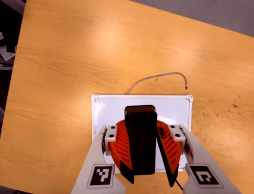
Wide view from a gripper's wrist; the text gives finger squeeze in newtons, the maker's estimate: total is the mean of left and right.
{"total": 10.7, "left": 10.4, "right": 11.0}